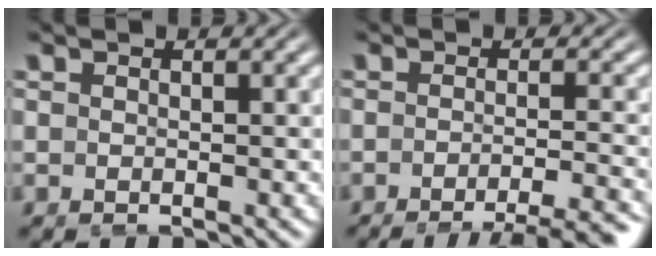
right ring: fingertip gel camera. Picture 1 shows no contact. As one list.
[{"total": 9.6, "force": [-8.6, 2.2, 3.8], "torque": [-0.031, -0.012, -0.128]}]